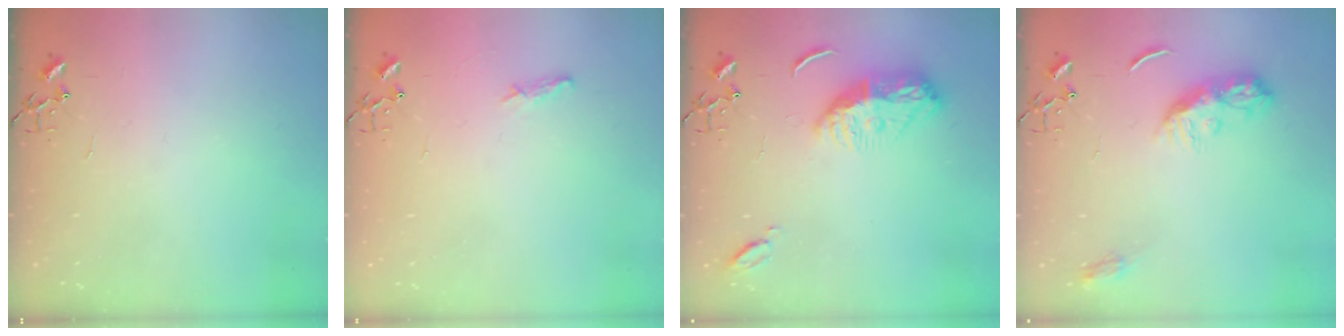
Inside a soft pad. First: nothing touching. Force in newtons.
{"total": 5.9, "press": 5.8, "slide": 0.7}
{"total": 11.1, "press": 11.0, "slide": 1.0}
{"total": 10.4, "press": 10.4, "slide": 0.2}